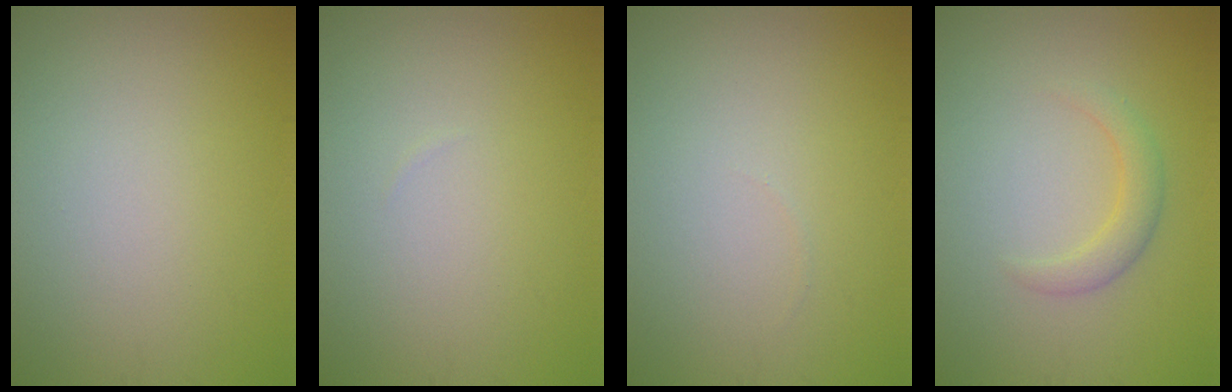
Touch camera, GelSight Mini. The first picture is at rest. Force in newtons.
{"total": 0.0}
{"total": 0.0}
{"total": 2.0, "press": 2.0, "slide": 0.1}